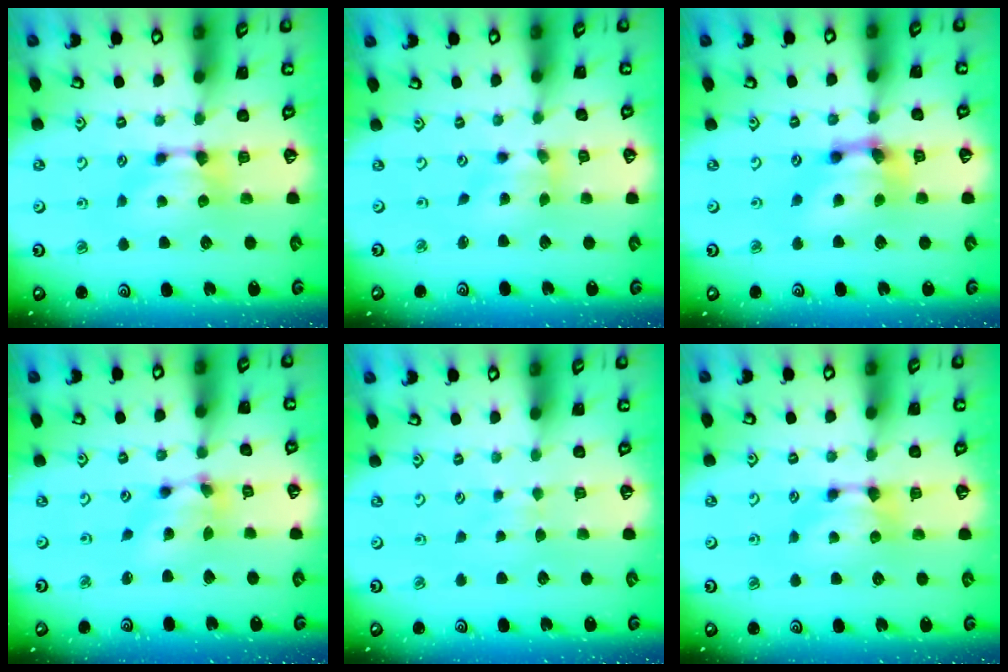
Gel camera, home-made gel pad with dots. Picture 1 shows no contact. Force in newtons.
{"total": 1.8, "press": 1.3, "slide": 1.3}
{"total": 5.4, "press": 4.7, "slide": 2.6}
{"total": 5.5, "press": 5.1, "slide": 1.9}
{"total": 3.2, "press": 3.2, "slide": 0.3}
{"total": 0.0}